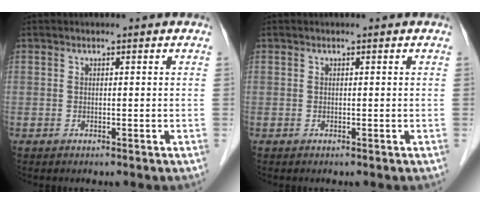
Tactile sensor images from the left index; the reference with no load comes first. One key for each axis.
{"total": 0.0}